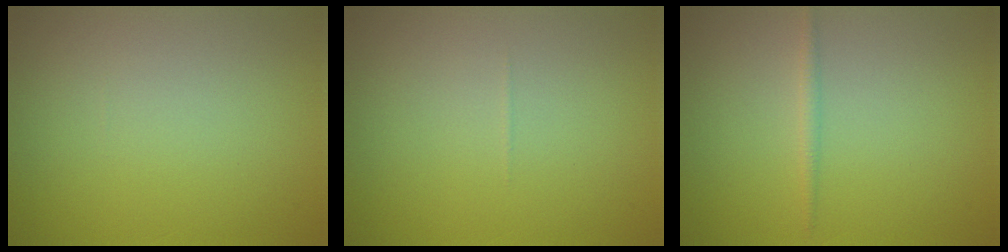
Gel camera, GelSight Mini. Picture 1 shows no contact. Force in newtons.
{"total": 0.0}
{"total": 0.9, "press": 0.9, "slide": 0.0}